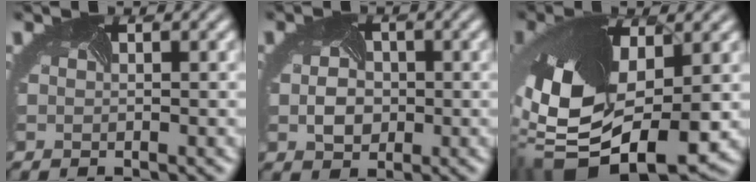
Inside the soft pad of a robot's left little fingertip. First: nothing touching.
{"total": 2.2, "force": [-0.3, 2.0, 0.9], "torque": [-0.030, -0.001, -0.011]}
{"total": 15.1, "force": [-2.1, 8.5, 12.3], "torque": [-0.276, -0.049, -0.016]}